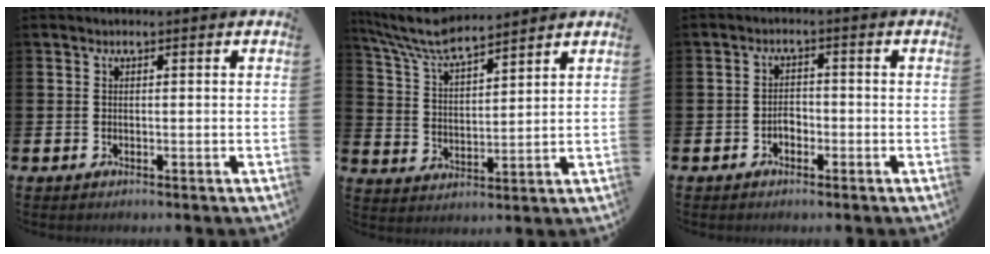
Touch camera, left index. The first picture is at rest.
{"total": 7.4, "force": [6.9, 0.9, 2.5], "torque": [-0.073, -0.038, 0.122]}
{"total": 2.2, "force": [-1.3, 1.5, 1.0], "torque": [-0.018, 0.004, -0.028]}